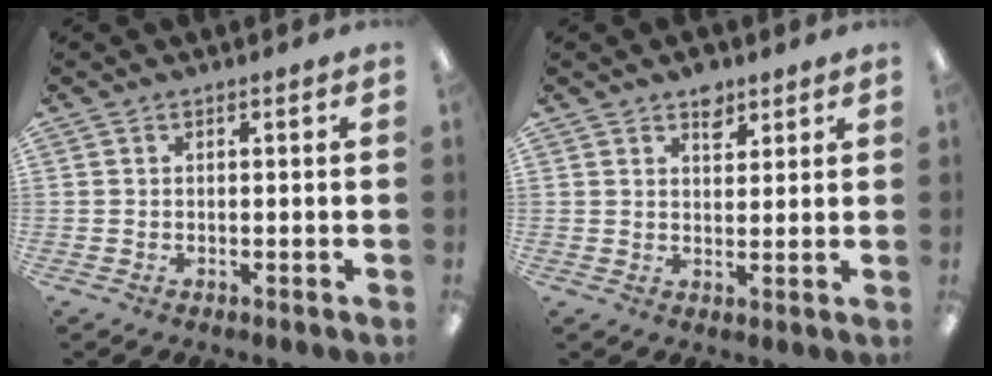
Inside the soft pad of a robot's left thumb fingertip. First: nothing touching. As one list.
[{"total": 4.8, "force": [3.4, 2.8, 2.0], "torque": [-0.006, -0.017, 0.055]}]